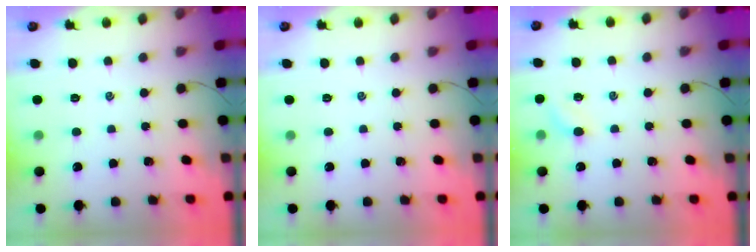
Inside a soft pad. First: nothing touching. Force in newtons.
{"total": 0.0}
{"total": 5.3, "press": 5.3, "slide": 0.7}